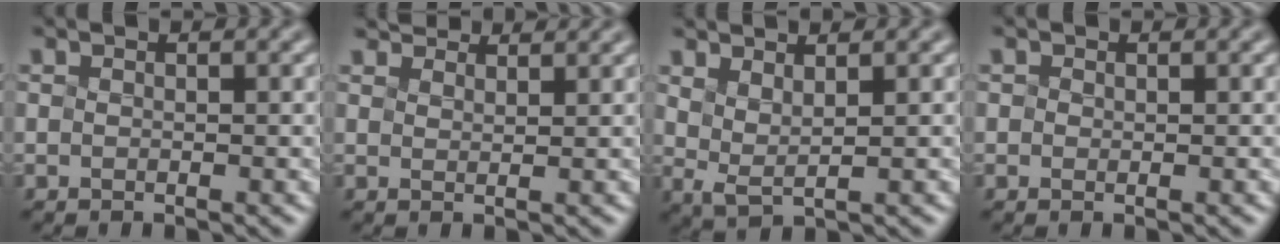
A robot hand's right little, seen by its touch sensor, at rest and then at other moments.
{"total": 3.5, "force": [3.4, 0.4, 0.4], "torque": [-0.009, 0.014, 0.055]}
{"total": 1.5, "force": [1.3, -0.1, 0.7], "torque": [-0.031, 0.002, 0.048]}
{"total": 1.0, "force": [-0.3, -0.6, -0.7], "torque": [-0.002, 0.008, 0.014]}